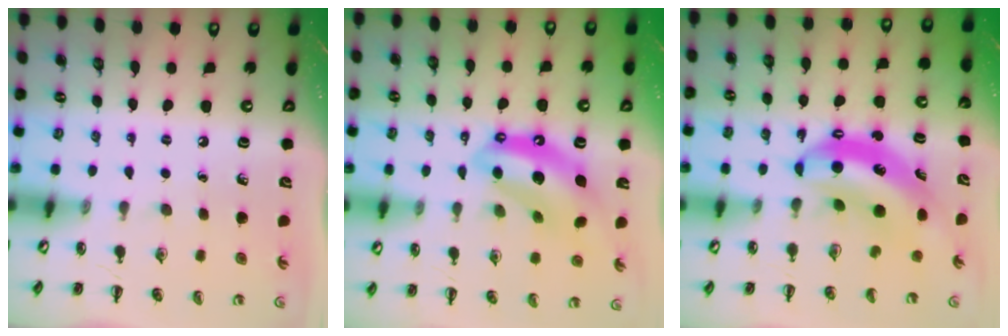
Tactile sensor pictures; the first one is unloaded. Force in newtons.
{"total": 11.5, "press": 11.1, "slide": 3.1}
{"total": 7.5, "press": 7.3, "slide": 1.9}